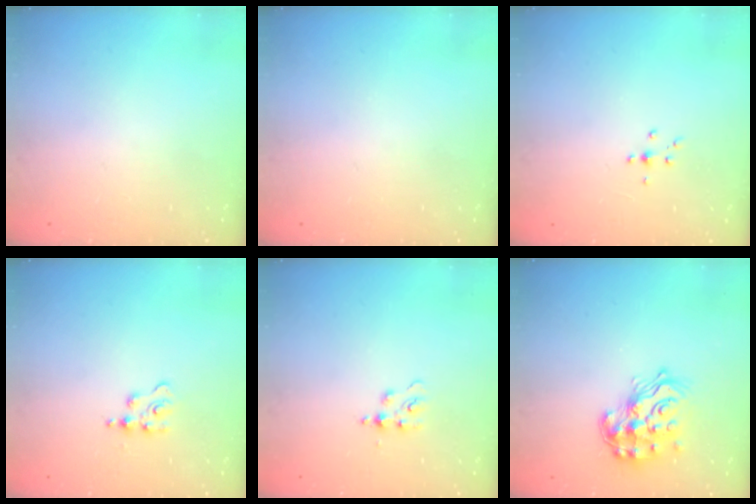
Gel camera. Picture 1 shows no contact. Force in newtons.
{"total": 0.0}
{"total": 3.5, "press": 3.3, "slide": 1.0}
{"total": 4.0, "press": 4.0, "slide": 0.4}
{"total": 4.2, "press": 4.2, "slide": 0.4}
{"total": 16.9, "press": 16.9, "slide": 1.1}